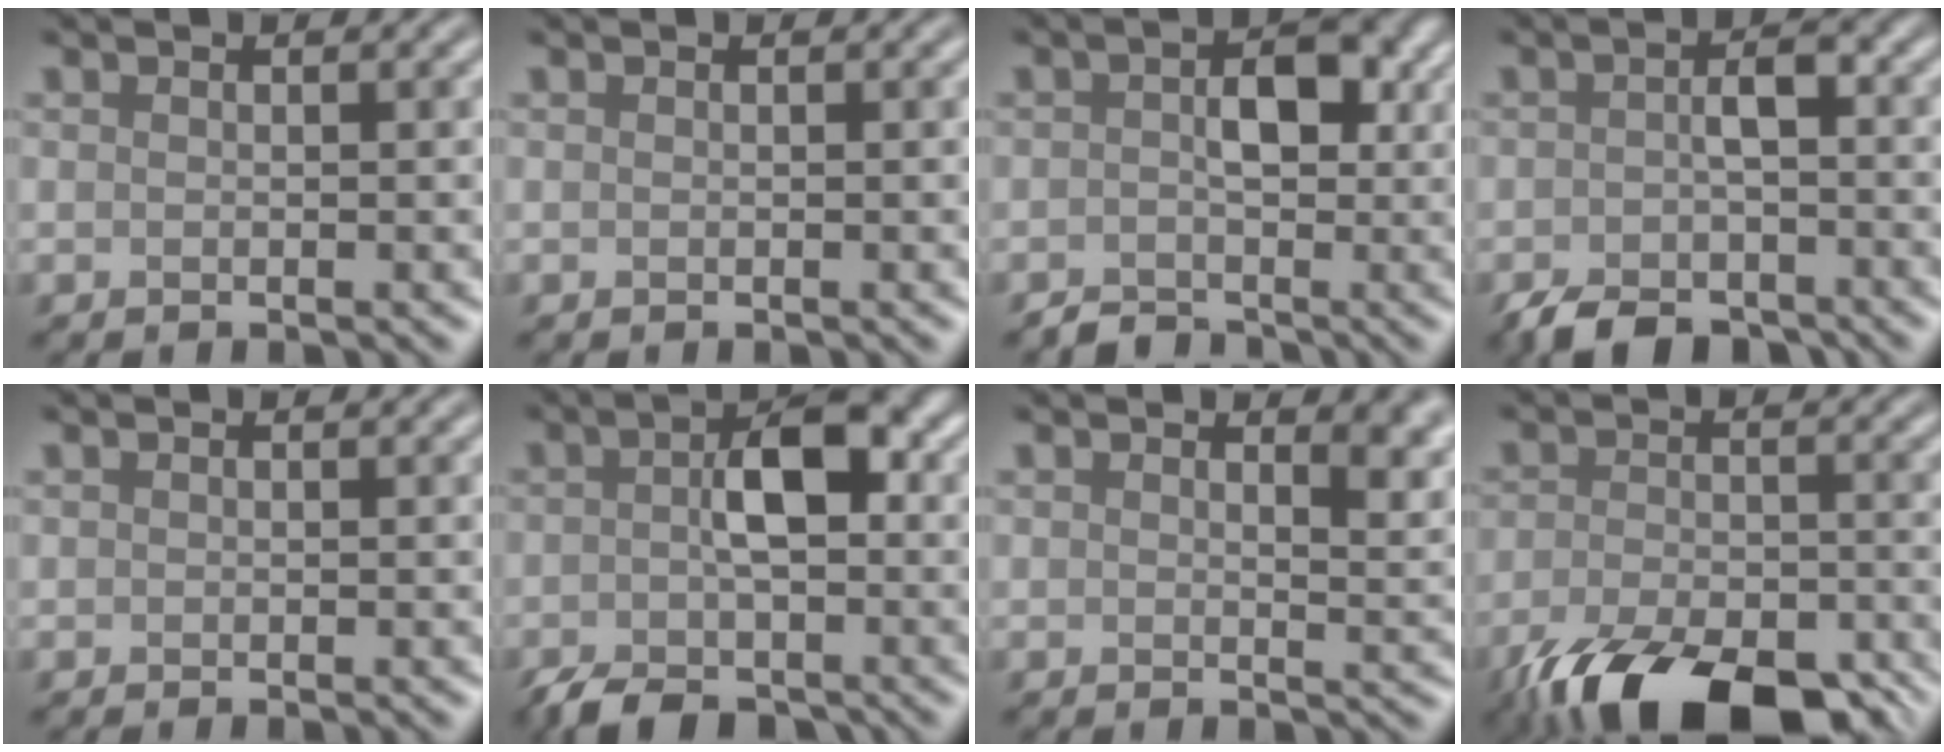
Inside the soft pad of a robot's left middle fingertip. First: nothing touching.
{"total": 0.0}
{"total": 3.4, "force": [-1.4, 2.1, 2.3], "torque": [-0.024, 0.008, -0.022]}
{"total": 5.1, "force": [-3.5, 2.0, 3.1], "torque": [-0.053, -0.001, -0.057]}
{"total": 0.0}
{"total": 6.5, "force": [-2.6, 3.0, 5.1], "torque": [-0.086, 0.009, -0.042]}
{"total": 4.8, "force": [2.9, 2.0, 3.2], "torque": [-0.015, 0.021, 0.039]}
{"total": 12.6, "force": [-9.2, 4.8, 7.1], "torque": [-0.145, -0.044, -0.137]}